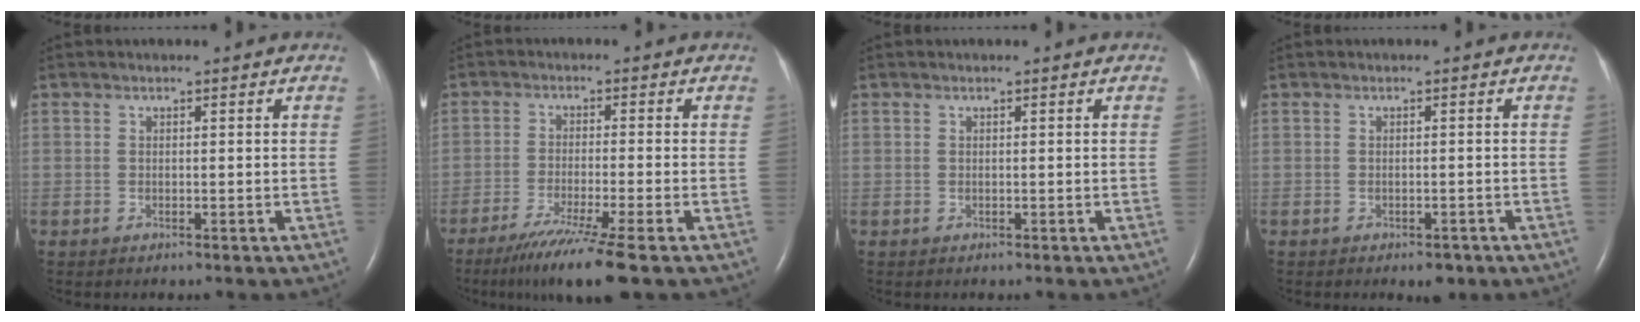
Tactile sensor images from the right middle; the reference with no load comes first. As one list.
[{"total": 9.4, "force": [-6.6, -1.4, 6.6], "torque": [-0.111, -0.032, -0.108]}, {"total": 0.0}, {"total": 2.3, "force": [-1.5, 1.1, 1.3], "torque": [-0.014, 0.000, -0.013]}]